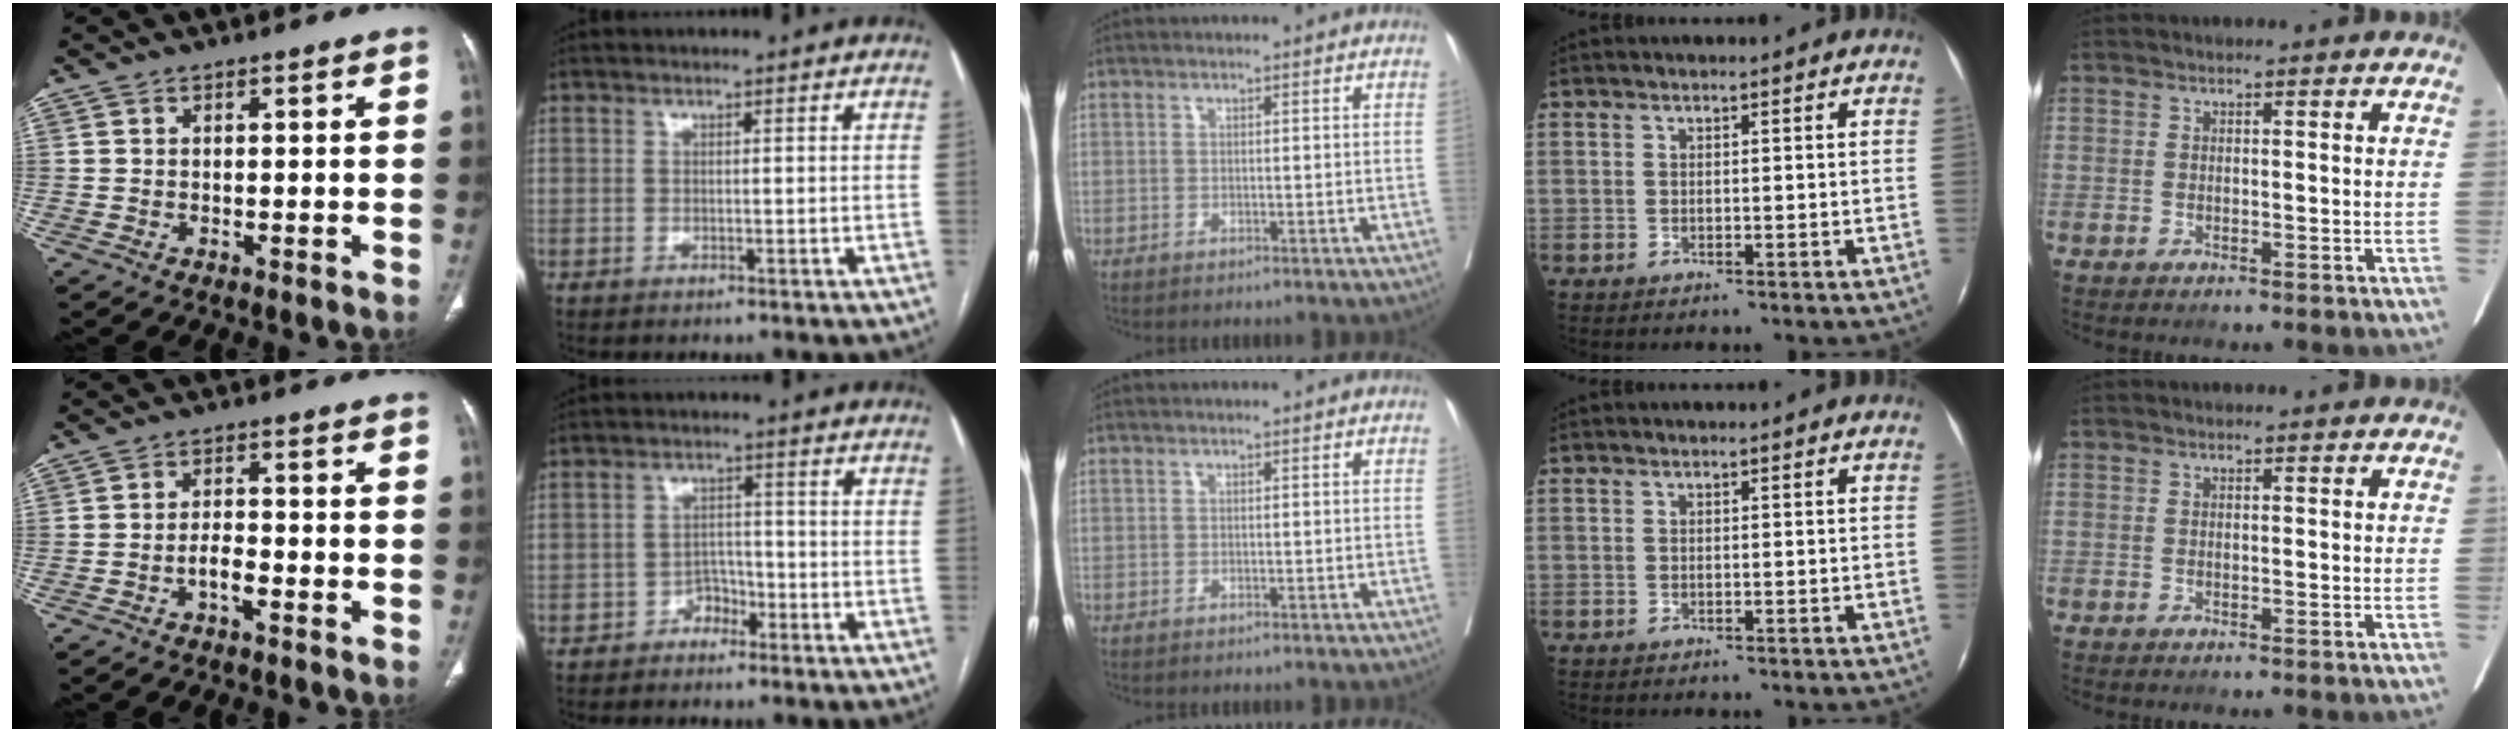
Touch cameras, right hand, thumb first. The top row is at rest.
{"thumb": {"total": 3.1, "force": [-1.6, 1.2, 2.3], "torque": [-0.041, 0.016, -0.032]}, "index": {"total": 2.9, "force": [-2.1, 1.9, 0.8], "torque": [-0.006, 0.011, -0.035]}}